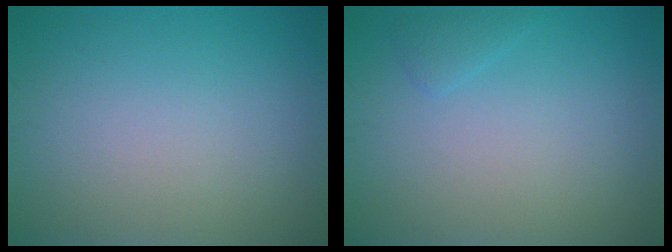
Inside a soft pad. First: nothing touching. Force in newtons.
{"total": 0.9, "press": 0.9, "slide": 0.1}